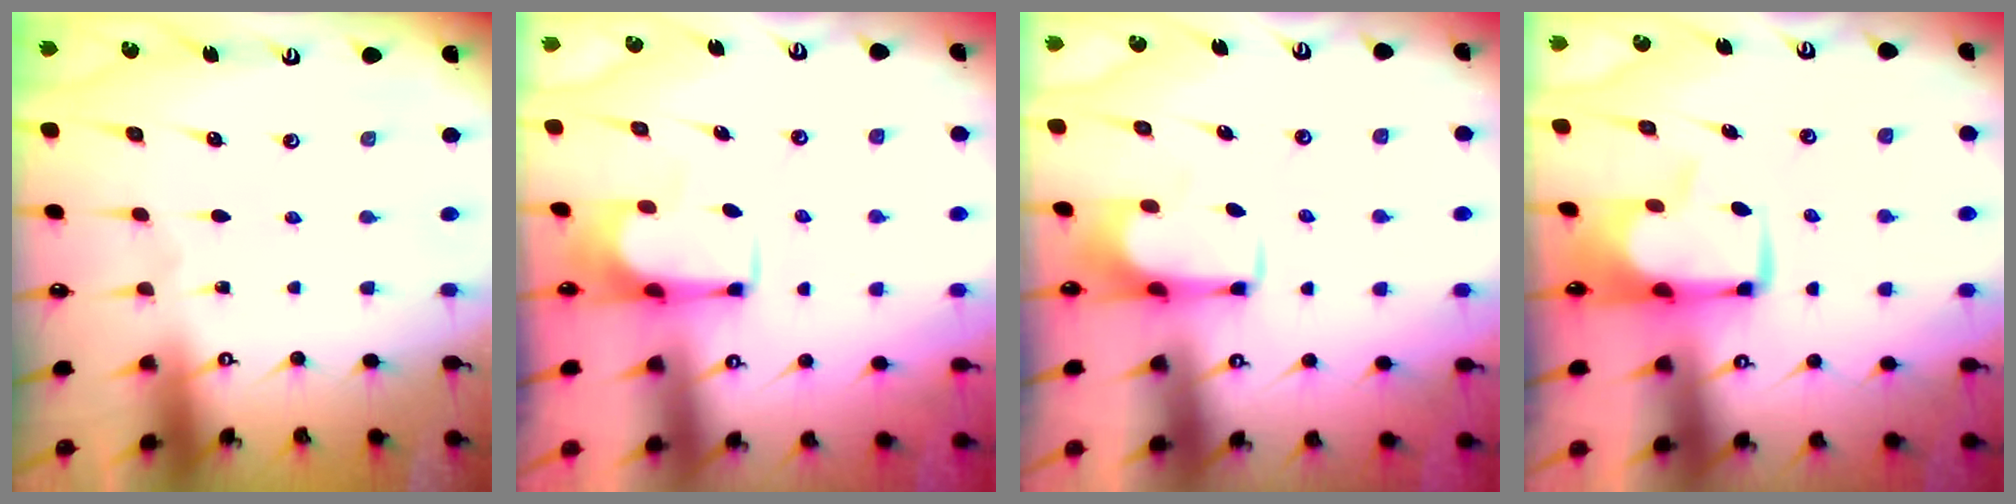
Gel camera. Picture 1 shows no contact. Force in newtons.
{"total": 0.0}
{"total": 2.2, "press": 2.1, "slide": 0.4}
{"total": 0.6, "press": 0.1, "slide": 0.6}